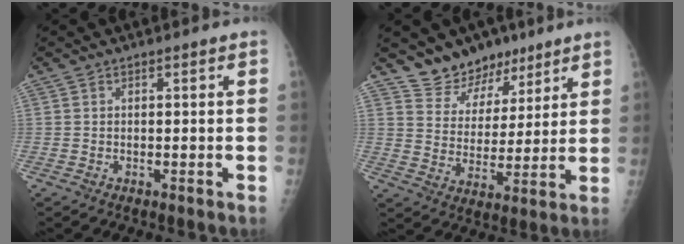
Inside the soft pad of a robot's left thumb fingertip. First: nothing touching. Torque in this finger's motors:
{"motor_torque": [-0.02, 0.02, 0.23, -0.08, -0.02]}